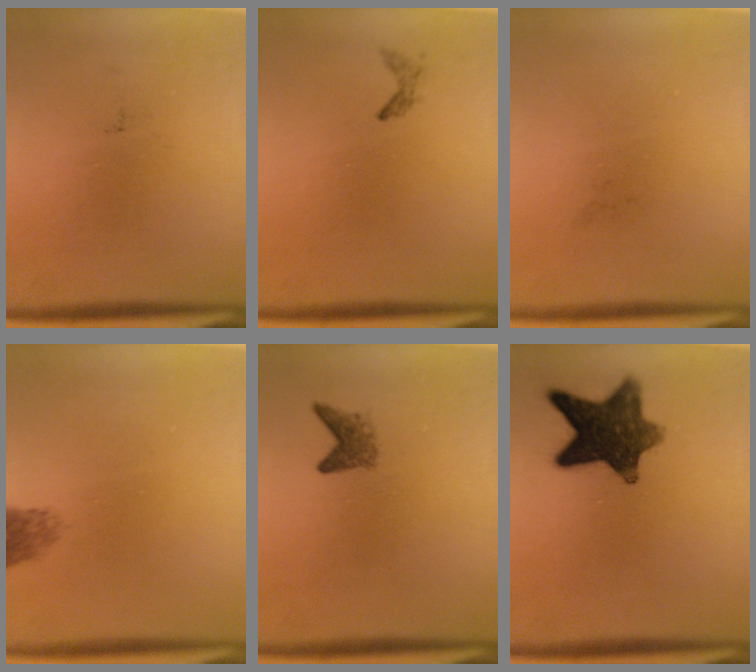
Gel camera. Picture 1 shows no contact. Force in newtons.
{"total": 0.7}
{"total": 0.0}
{"total": 2.1}
{"total": 2.0}
{"total": 11.3}